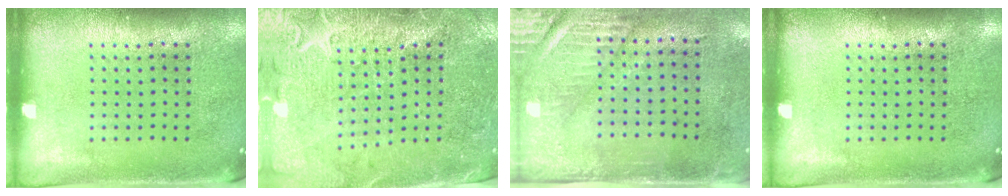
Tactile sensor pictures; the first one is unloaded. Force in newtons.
{"total": 3.2, "press": 3.1, "slide": 0.7}
{"total": 2.8, "press": 2.4, "slide": 1.4}
{"total": 0.0}